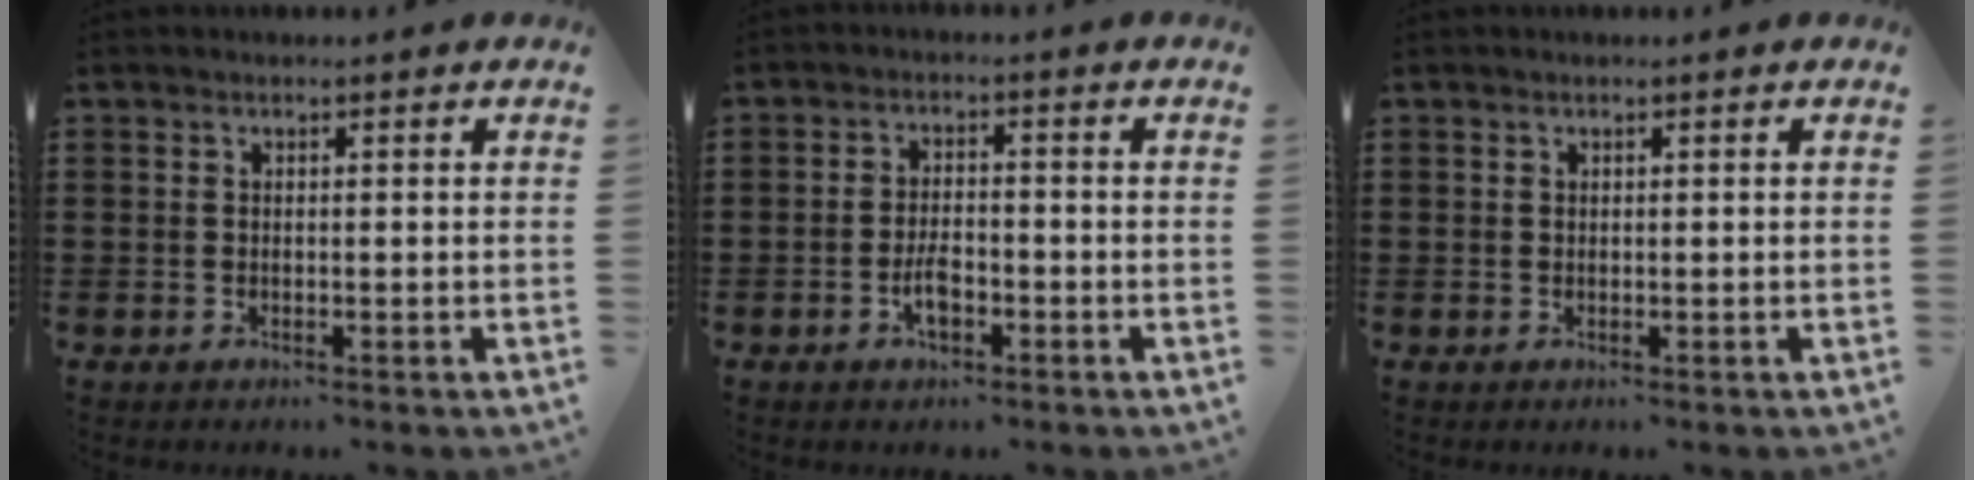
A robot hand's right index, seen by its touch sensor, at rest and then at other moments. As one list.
[{"total": 3.4, "force": [-1.5, 1.4, 2.7], "torque": [-0.061, -0.001, -0.031]}, {"total": 0.0}]